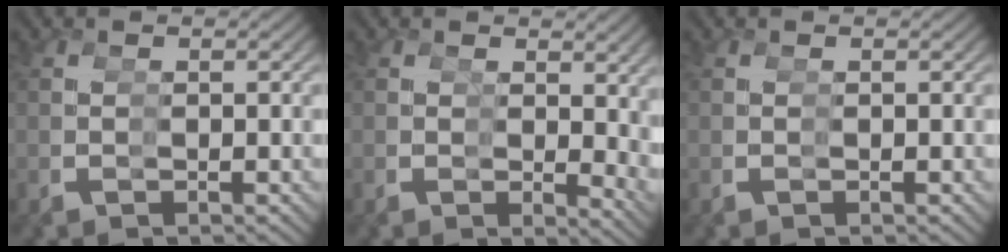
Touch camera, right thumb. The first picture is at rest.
{"total": 2.4, "force": [1.0, 1.3, 1.8], "torque": [0.001, -0.005, 0.011]}
{"total": 0.0}